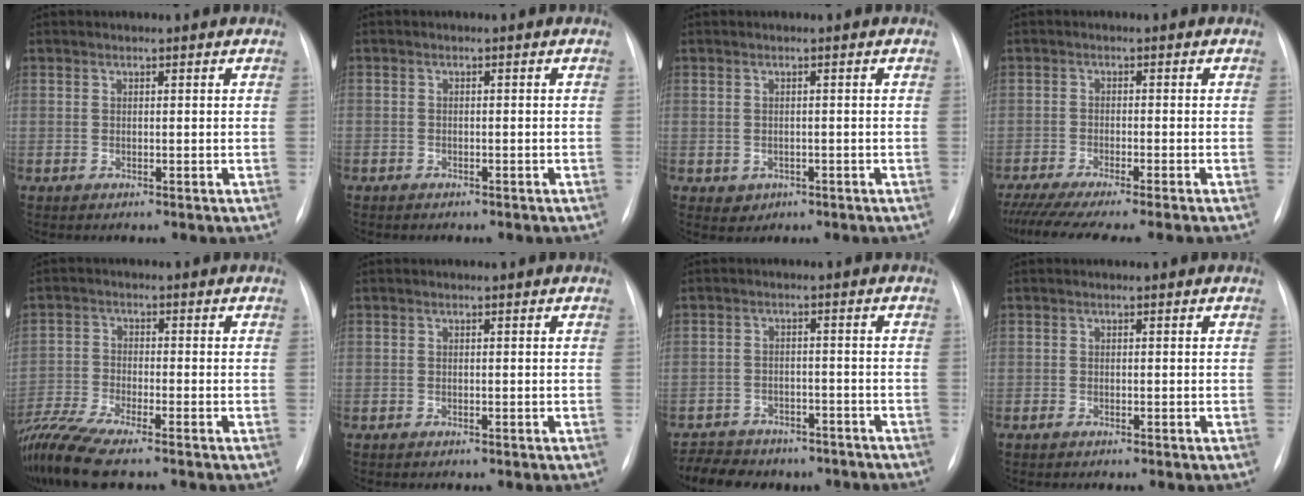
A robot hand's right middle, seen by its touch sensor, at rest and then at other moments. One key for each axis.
{"total": 1.6, "fx": -1.2, "fy": 0.9, "fz": 0.4, "tx": -0.008, "ty": 0.002, "tz": -0.013}
{"total": 1.9, "fx": -0.8, "fy": 1.7, "fz": 0.4, "tx": -0.004, "ty": 0.004, "tz": -0.003}
{"total": 13.5, "fx": -11.7, "fy": -0.4, "fz": 6.8, "tx": -0.090, "ty": -0.036, "tz": -0.178}
{"total": 10.5, "fx": -8.8, "fy": 0.6, "fz": 5.6, "tx": -0.117, "ty": -0.021, "tz": -0.160}
{"total": 0.0}
{"total": 12.2, "fx": -10.0, "fy": 6.1, "fz": 3.6, "tx": -0.073, "ty": 0.013, "tz": -0.126}
{"total": 0.6, "fx": -0.5, "fy": 0.2, "fz": 0.4, "tx": -0.011, "ty": -0.001, "tz": -0.007}